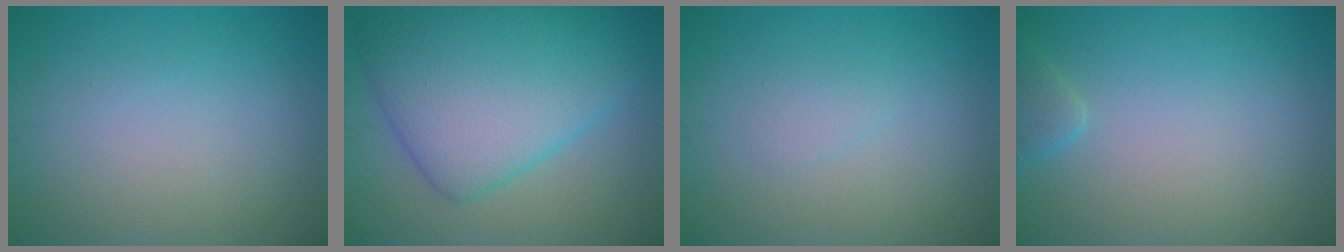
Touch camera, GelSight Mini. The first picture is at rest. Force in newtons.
{"total": 9.7, "press": 9.7, "slide": 0.2}
{"total": 0.9, "press": 0.9, "slide": 0.2}
{"total": 1.4, "press": 1.4, "slide": 0.2}